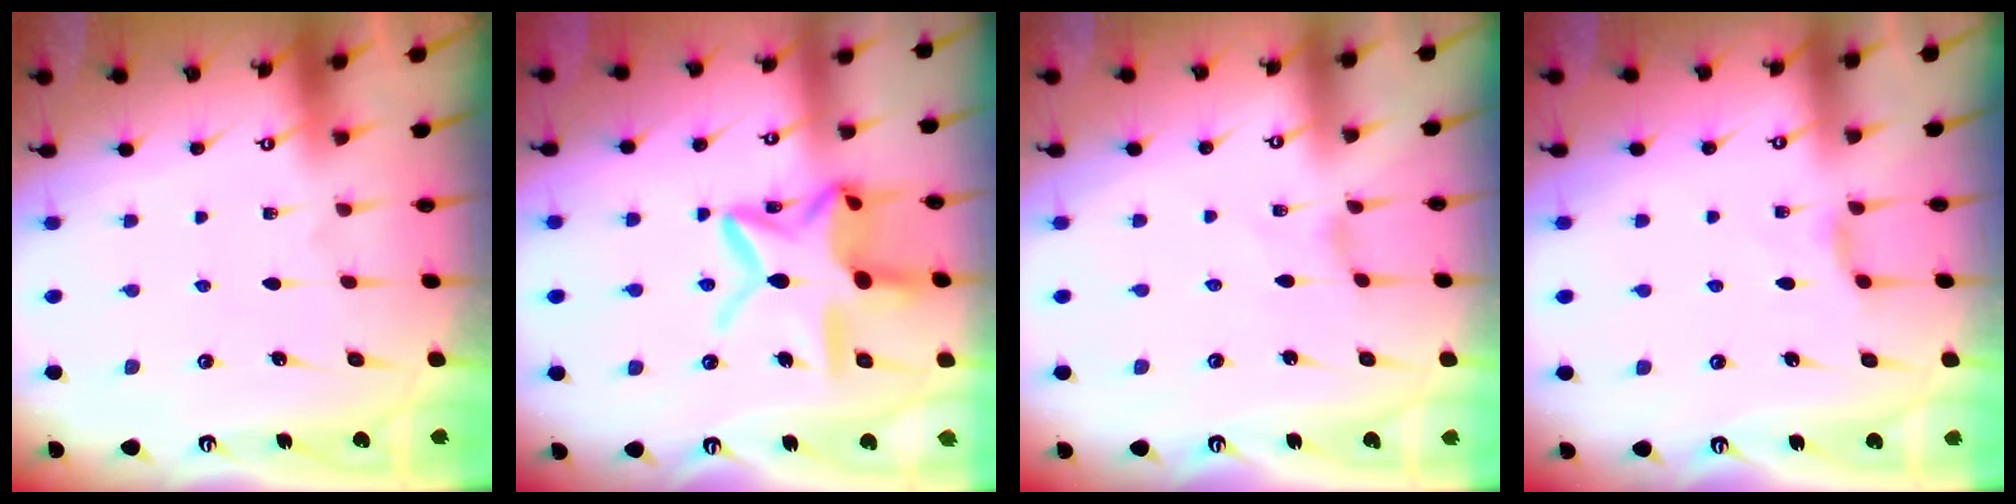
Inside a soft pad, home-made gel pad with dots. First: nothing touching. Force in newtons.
{"total": 17.4, "press": 17.4, "slide": 1.3}
{"total": 0.0}
{"total": 2.7, "press": 2.7, "slide": 0.3}